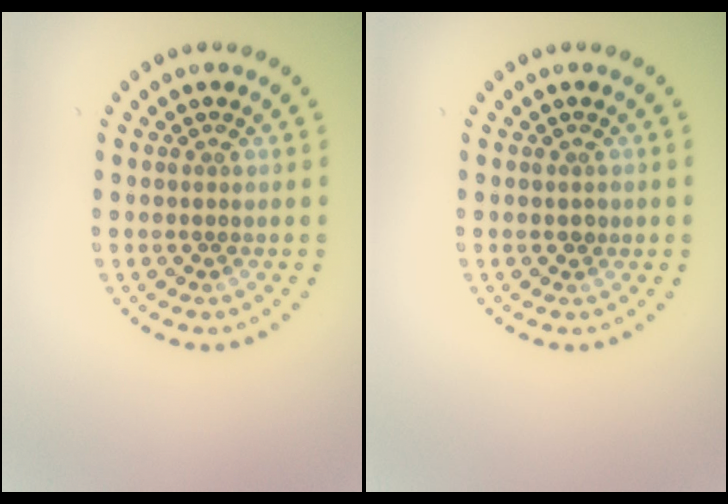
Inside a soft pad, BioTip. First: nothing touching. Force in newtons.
{"total": 0.7, "press": 0.7, "slide": 0.1}